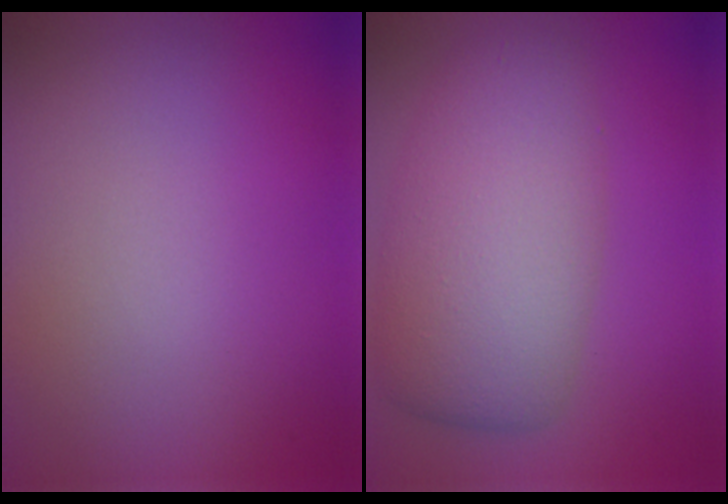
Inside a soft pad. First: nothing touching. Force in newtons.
{"total": 9.9, "press": 9.9, "slide": 0.2}